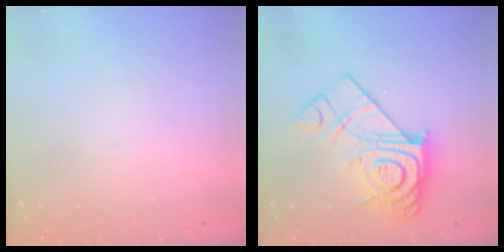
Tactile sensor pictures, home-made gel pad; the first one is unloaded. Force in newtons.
{"total": 17.2, "press": 17.1, "slide": 1.3}